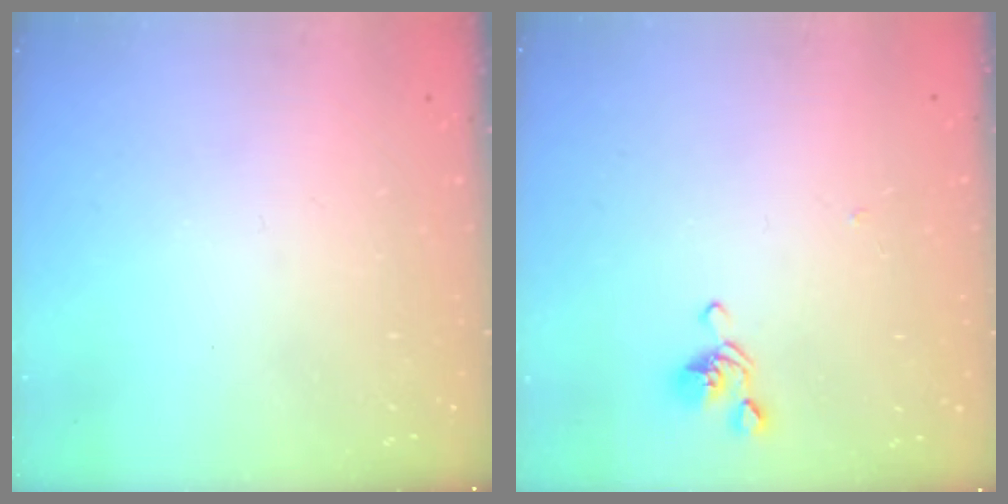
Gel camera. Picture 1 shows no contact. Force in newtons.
{"total": 2.5, "press": 2.3, "slide": 0.9}